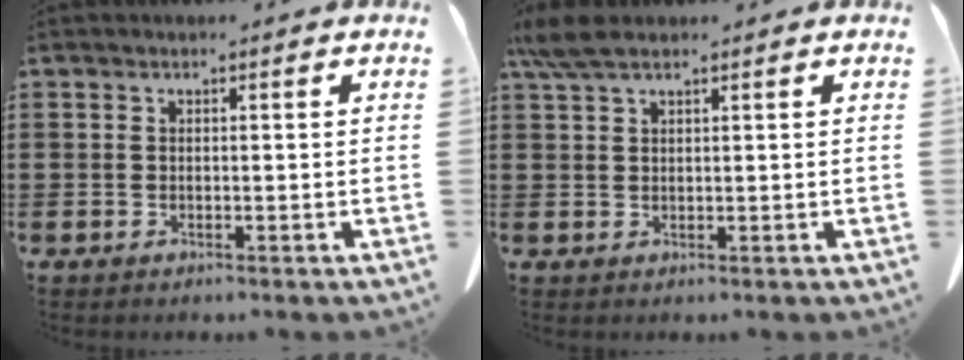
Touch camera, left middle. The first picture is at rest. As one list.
[{"total": 3.8, "force": [2.4, 1.0, 2.7], "torque": [-0.066, 0.002, 0.043]}]